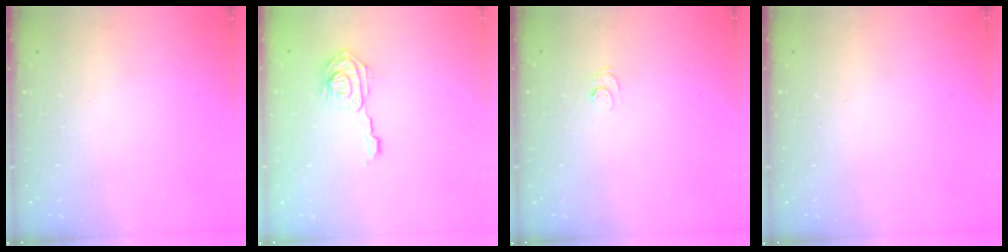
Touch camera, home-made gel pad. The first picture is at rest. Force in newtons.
{"total": 9.7, "press": 9.7, "slide": 0.5}
{"total": 4.8, "press": 4.8, "slide": 0.4}
{"total": 0.0}